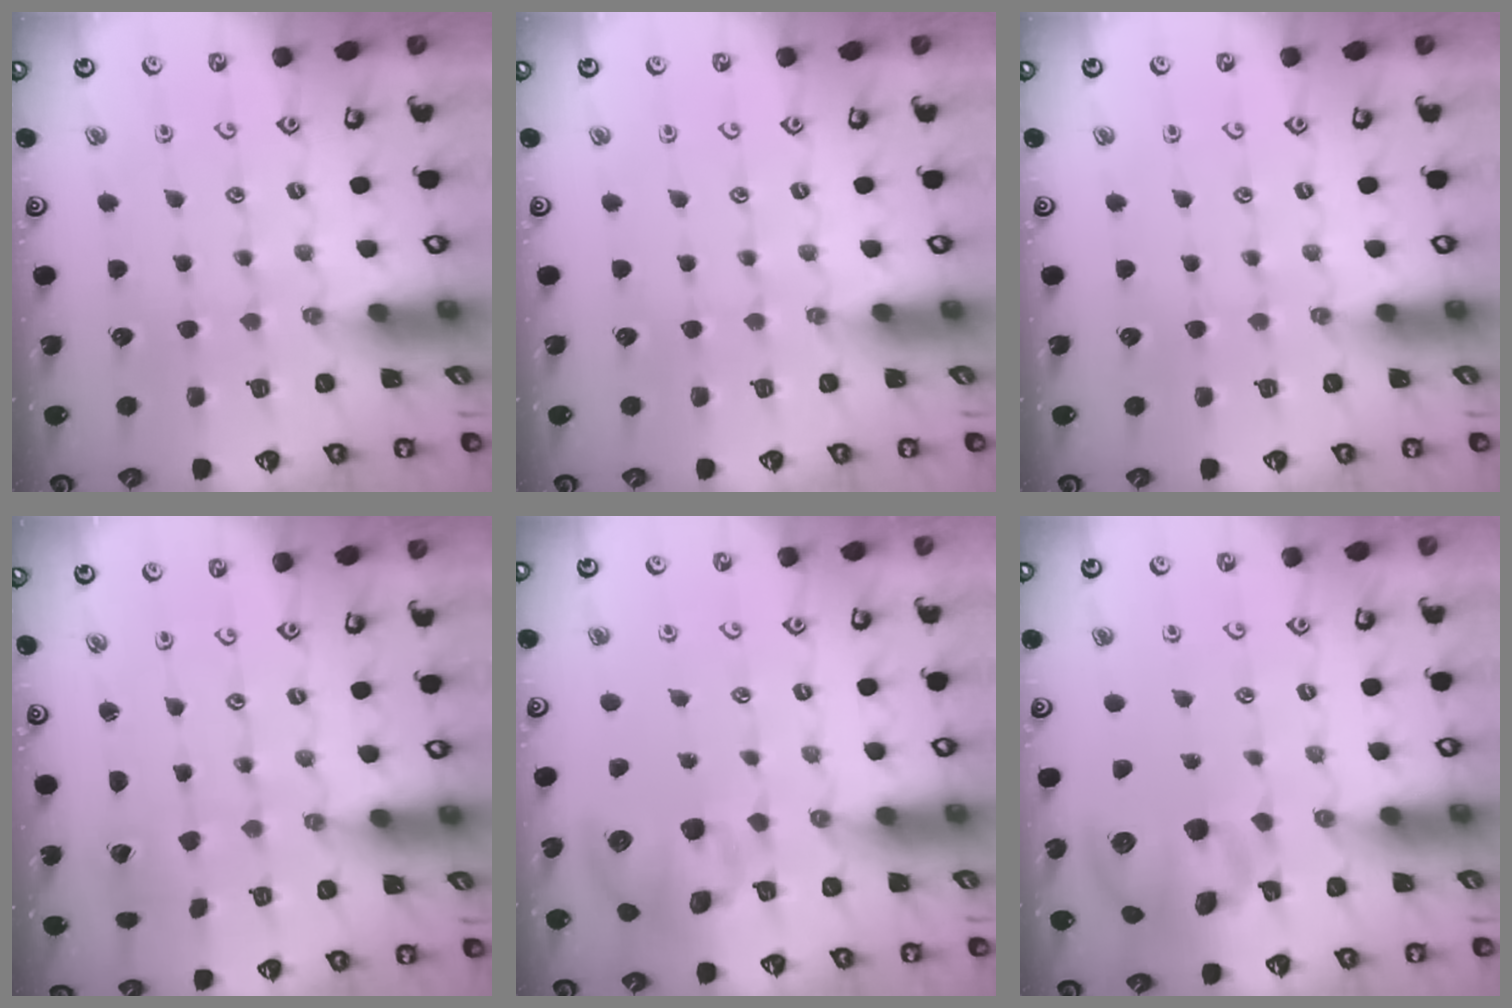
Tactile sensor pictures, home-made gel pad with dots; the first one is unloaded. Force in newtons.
{"total": 0.0}
{"total": 0.0}
{"total": 1.8, "press": 1.7, "slide": 0.1}
{"total": 9.5, "press": 9.4, "slide": 1.7}
{"total": 10.6, "press": 10.5, "slide": 1.7}